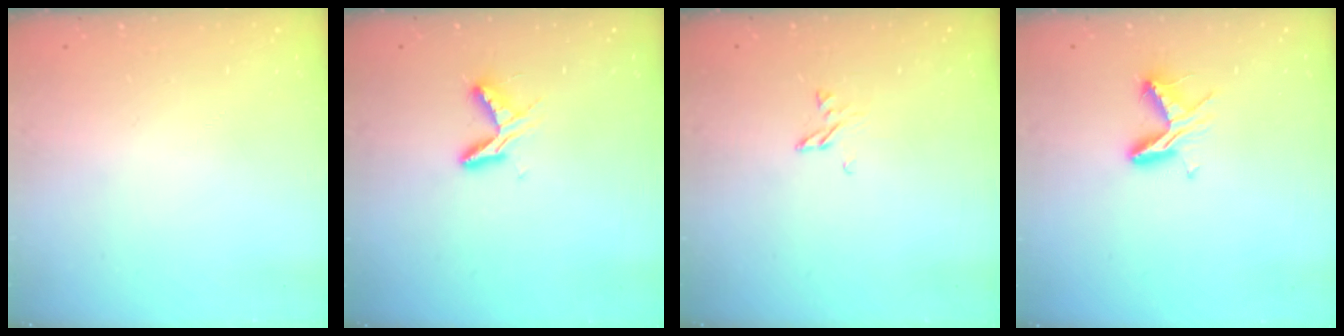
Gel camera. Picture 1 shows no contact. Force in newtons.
{"total": 5.3, "press": 5.3, "slide": 0.5}
{"total": 3.6, "press": 3.6, "slide": 0.4}
{"total": 7.1, "press": 7.0, "slide": 0.5}